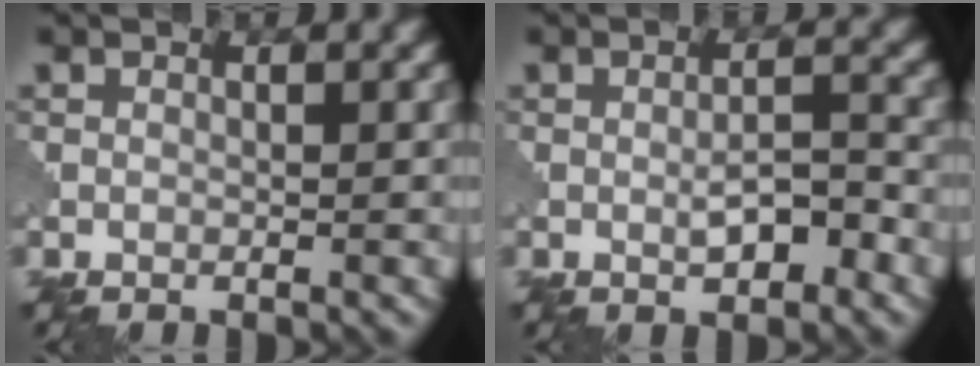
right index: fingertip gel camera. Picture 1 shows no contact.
{"total": 2.9, "force": [-0.9, 1.0, 2.6], "torque": [-0.046, 0.000, -0.014]}